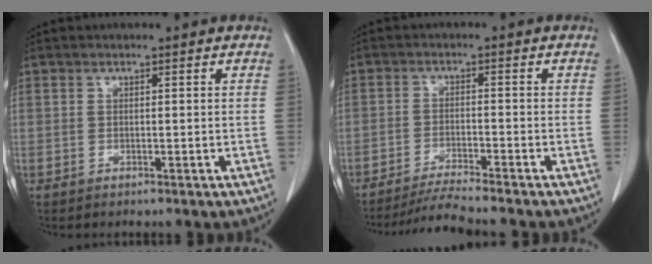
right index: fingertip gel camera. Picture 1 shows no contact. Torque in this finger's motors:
{"motor_torque": [0.64, -0.91, 0.07, 0.01]}